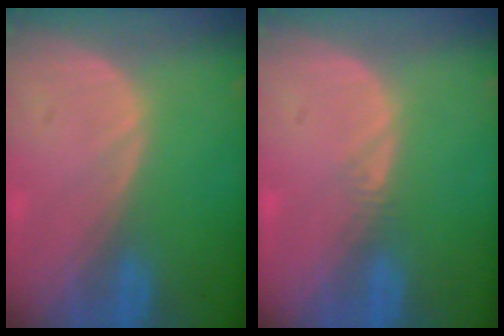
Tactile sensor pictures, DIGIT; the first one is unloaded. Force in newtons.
{"total": 0.9, "press": 0.8, "slide": 0.4}